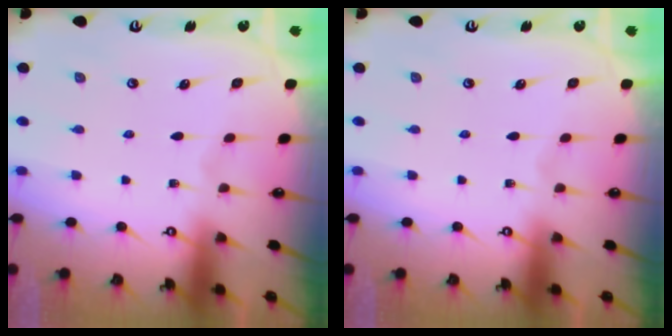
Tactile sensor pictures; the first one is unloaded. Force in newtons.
{"total": 0.0}